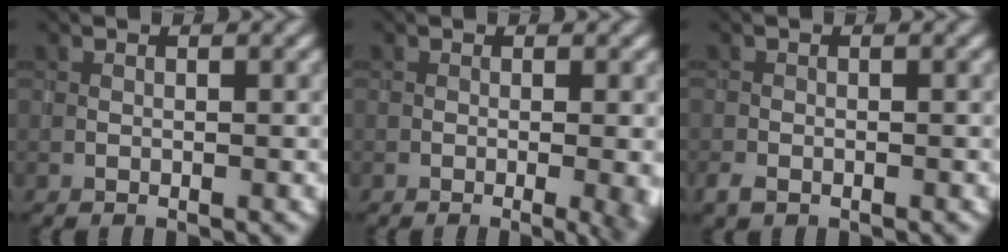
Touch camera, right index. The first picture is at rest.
{"total": 4.4, "force": [-1.3, 1.6, 3.9], "torque": [-0.042, -0.012, -0.005]}
{"total": 1.4, "force": [-1.0, 0.8, 0.5], "torque": [-0.010, -0.004, -0.023]}